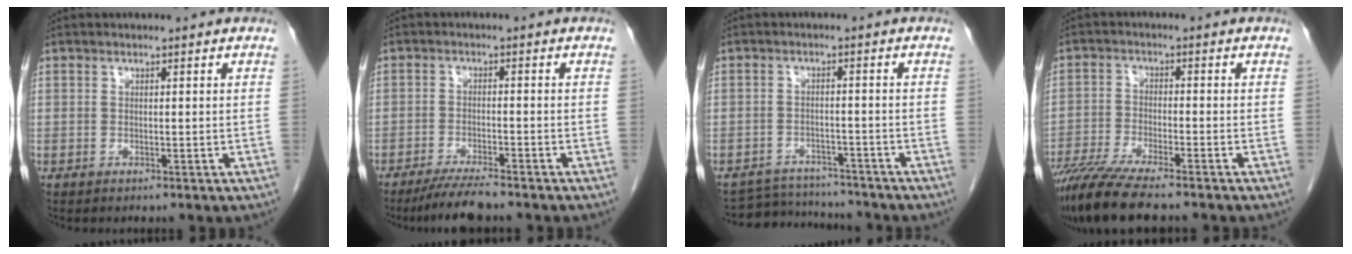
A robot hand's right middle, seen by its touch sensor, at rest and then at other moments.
{"total": 5.1, "force": [-4.4, 0.0, 2.7], "torque": [-0.047, -0.014, -0.078]}
{"total": 7.7, "force": [-7.5, 1.6, 0.2], "torque": [0.001, 0.008, -0.111]}
{"total": 10.5, "force": [-8.7, 0.9, 5.9], "torque": [-0.101, -0.027, -0.146]}